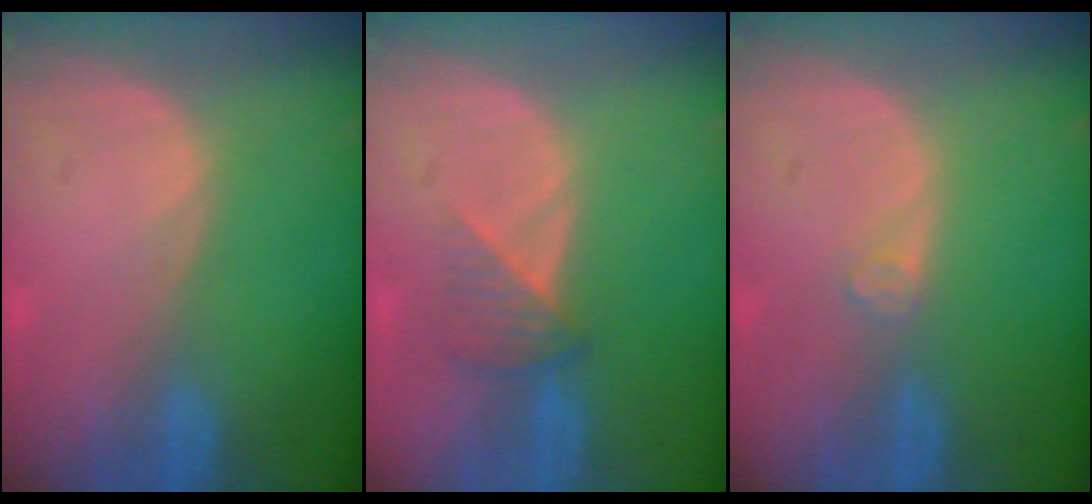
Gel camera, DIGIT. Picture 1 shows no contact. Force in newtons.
{"total": 3.1, "press": 2.9, "slide": 1.3}
{"total": 1.2, "press": 1.2, "slide": 0.3}